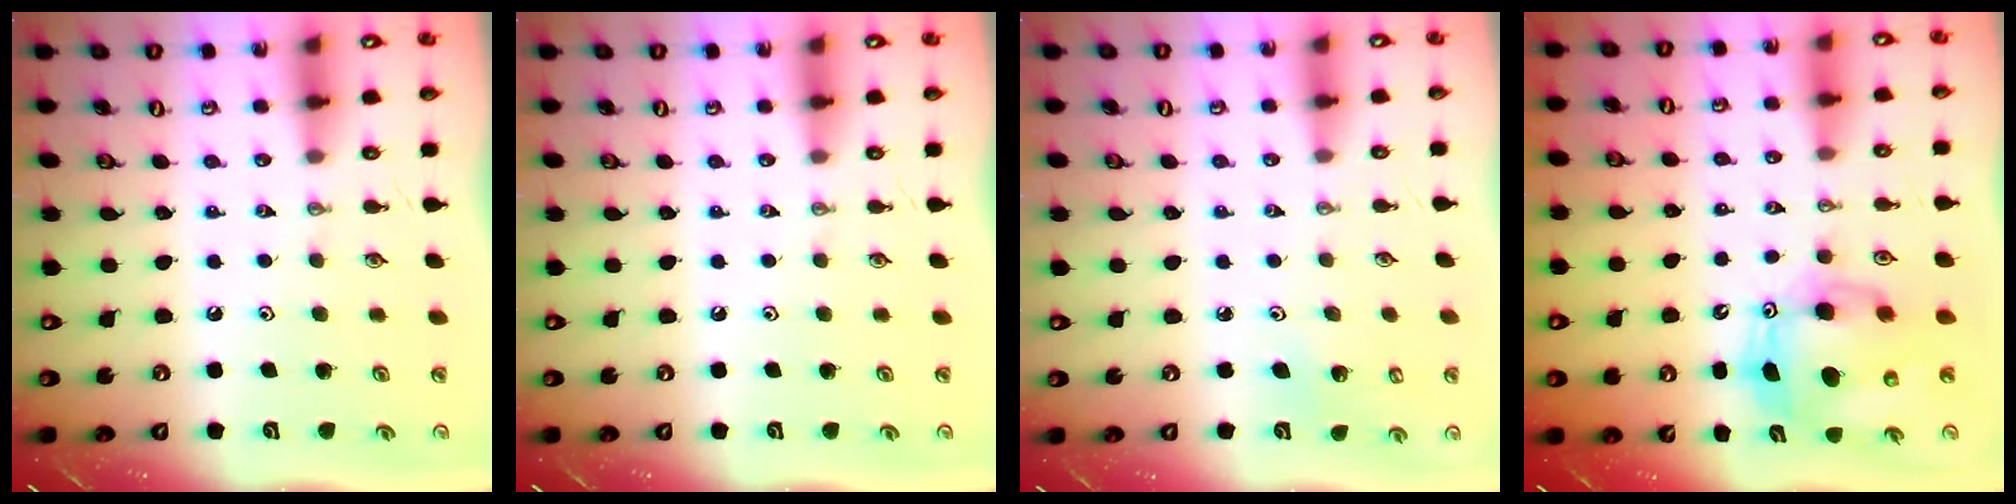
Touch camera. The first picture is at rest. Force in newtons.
{"total": 0.0}
{"total": 4.8, "press": 4.6, "slide": 1.3}
{"total": 11.7, "press": 11.5, "slide": 2.4}